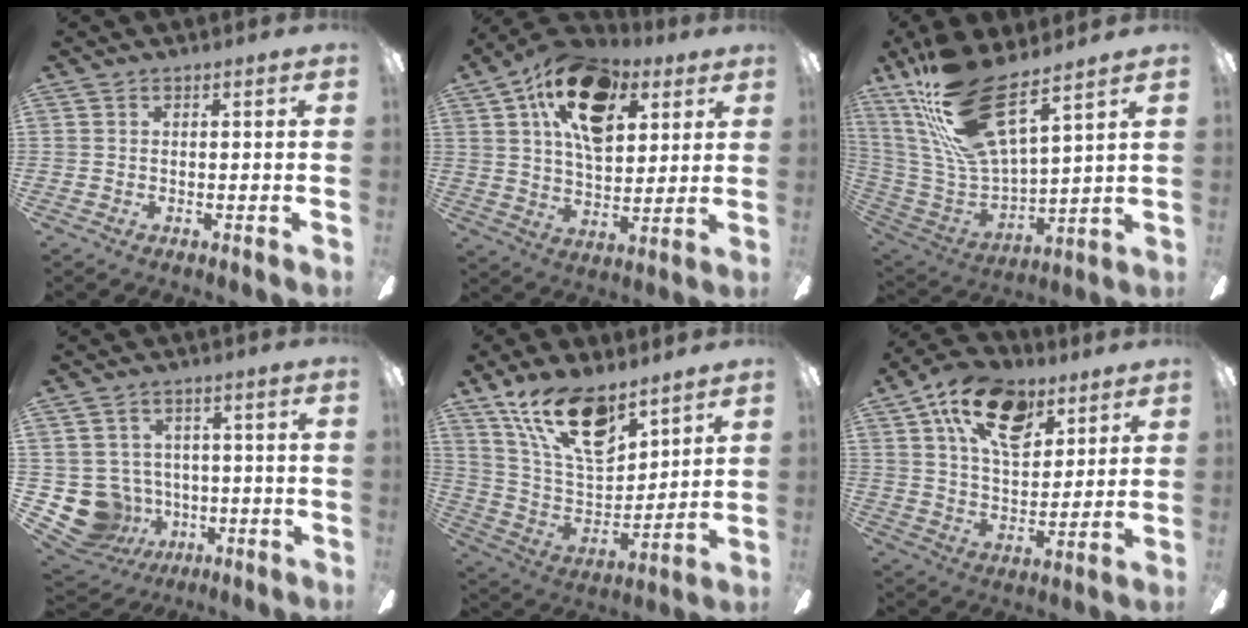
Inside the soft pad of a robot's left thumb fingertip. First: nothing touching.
{"total": 19.7, "force": [9.6, 11.1, 13.1], "torque": [-0.210, -0.024, 0.167]}
{"total": 21.8, "force": [14.6, 6.5, 14.8], "torque": [-0.312, -0.086, 0.256]}
{"total": 10.6, "force": [-2.7, 9.7, 3.4], "torque": [-0.107, 0.008, -0.042]}
{"total": 19.3, "force": [12.8, 8.5, 11.7], "torque": [-0.223, -0.068, 0.228]}
{"total": 18.4, "force": [10.2, 10.1, 11.4], "torque": [-0.181, -0.034, 0.180]}